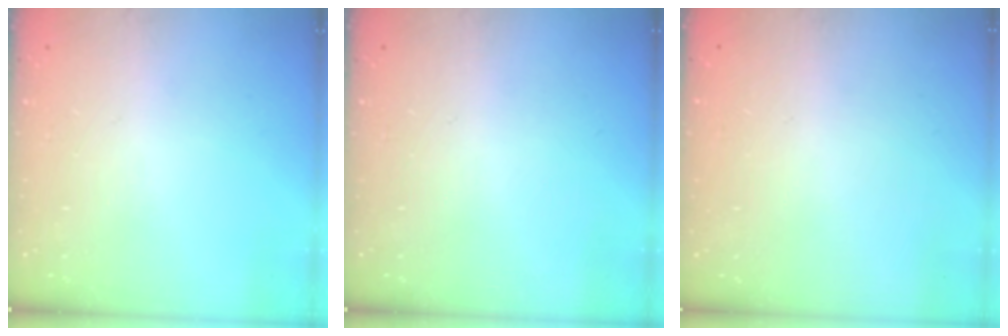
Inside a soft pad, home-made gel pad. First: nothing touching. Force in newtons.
{"total": 0.0}
{"total": 0.0}